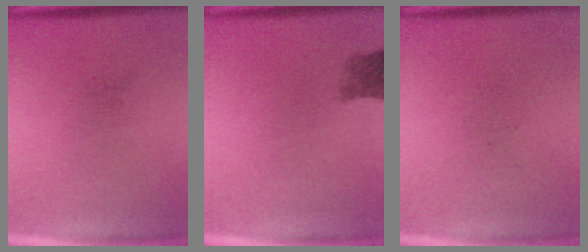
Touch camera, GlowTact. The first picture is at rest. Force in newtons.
{"total": 2.7}
{"total": 0.0}